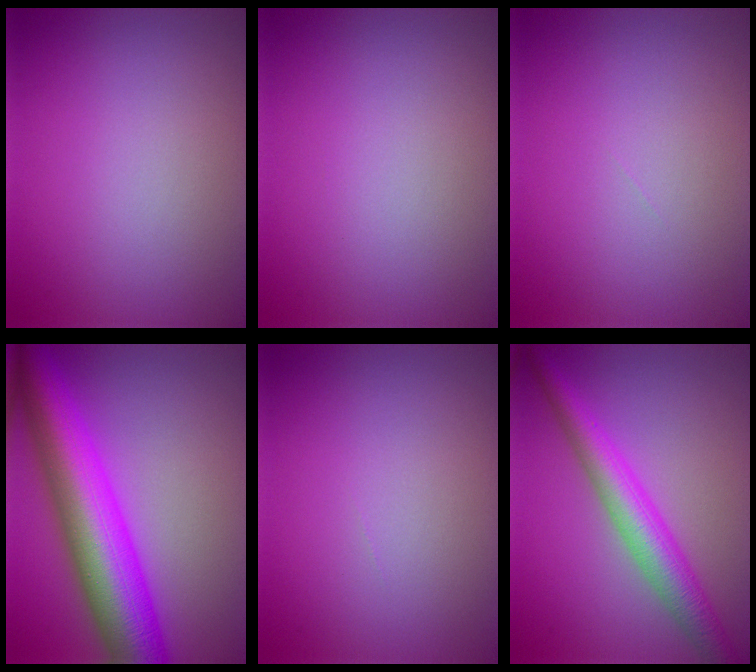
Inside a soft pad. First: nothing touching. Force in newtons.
{"total": 0.0}
{"total": 0.0}
{"total": 11.0, "press": 11.0, "slide": 0.3}
{"total": 0.0}
{"total": 5.0, "press": 5.0, "slide": 0.3}